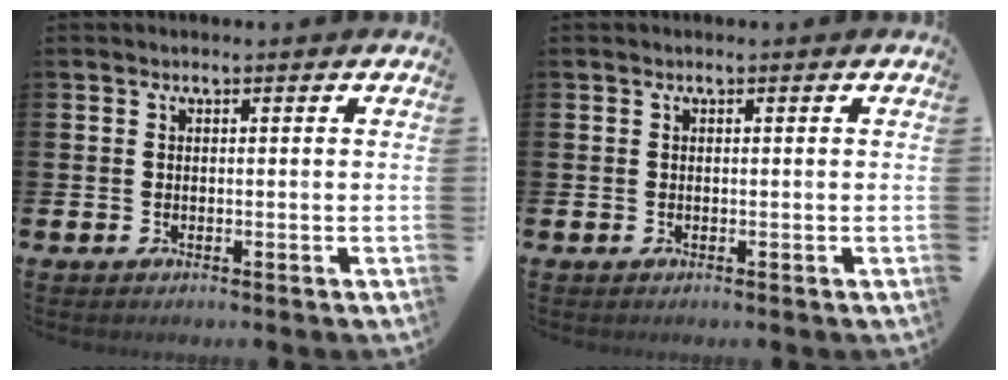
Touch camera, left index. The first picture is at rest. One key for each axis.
{"total": 0.0}